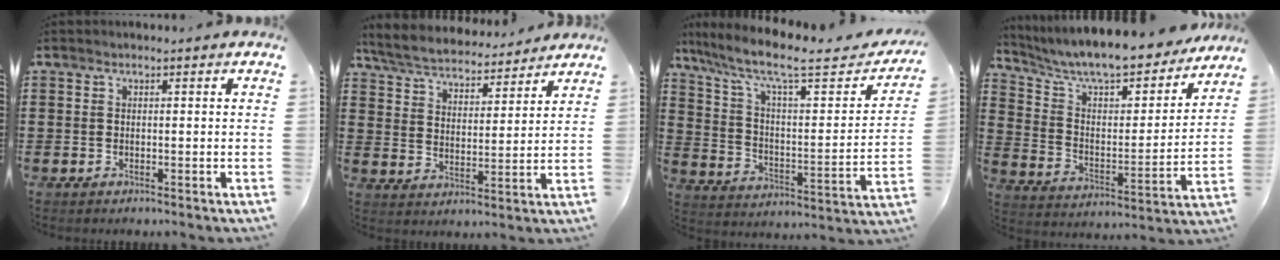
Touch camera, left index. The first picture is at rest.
{"total": 5.4, "force": [5.3, 0.5, 1.1], "torque": [-0.048, -0.032, 0.089]}
{"total": 10.0, "force": [7.3, 1.9, 6.5], "torque": [-0.146, -0.045, 0.117]}
{"total": 9.2, "force": [8.4, 1.1, 3.7], "torque": [-0.109, -0.060, 0.142]}